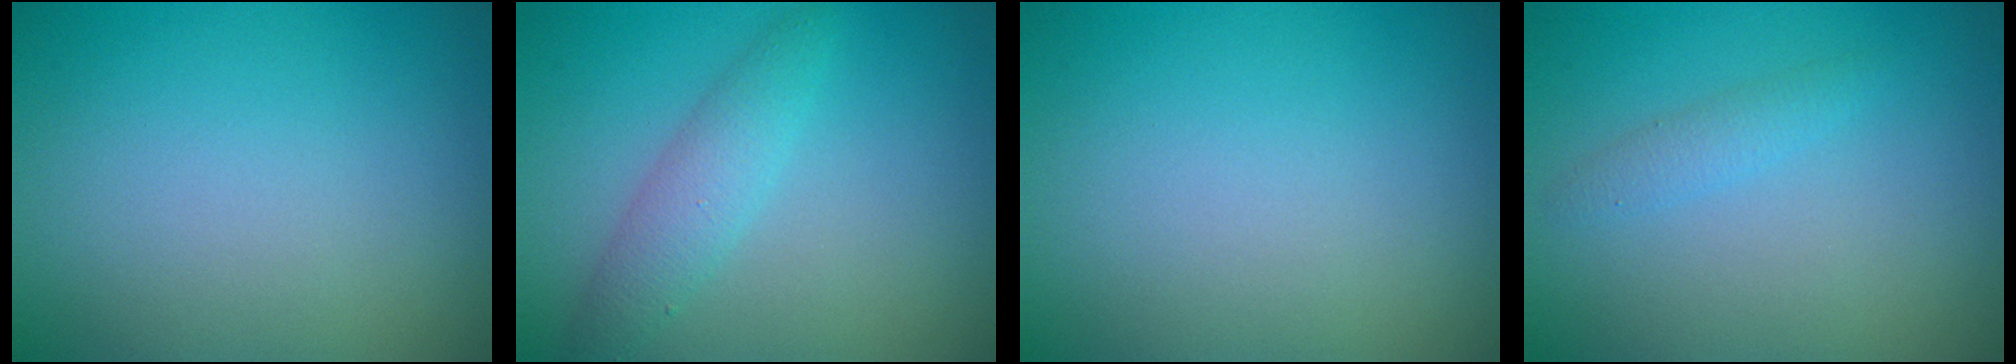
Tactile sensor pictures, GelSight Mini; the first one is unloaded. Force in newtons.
{"total": 2.4, "press": 2.4, "slide": 0.1}
{"total": 0.0}
{"total": 1.2, "press": 1.2, "slide": 0.1}